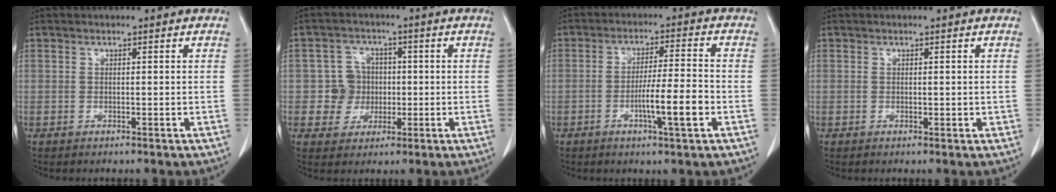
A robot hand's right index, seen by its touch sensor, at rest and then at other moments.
{"total": 5.3, "force": [-0.2, 5.3, 0.6], "torque": [-0.004, 0.018, 0.004]}
{"total": 7.4, "force": [-2.5, 0.1, 7.0], "torque": [-0.119, -0.001, -0.042]}
{"total": 0.6, "force": [0.2, 0.5, 0.2], "torque": [0.004, 0.003, 0.004]}